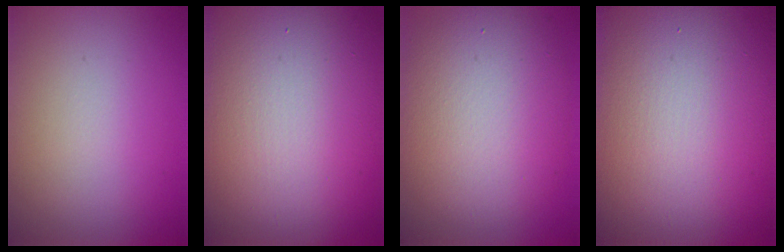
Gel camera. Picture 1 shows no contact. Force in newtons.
{"total": 23.0, "press": 22.9, "slide": 1.0}
{"total": 8.7, "press": 8.7, "slide": 0.6}
{"total": 25.5, "press": 25.5, "slide": 1.0}